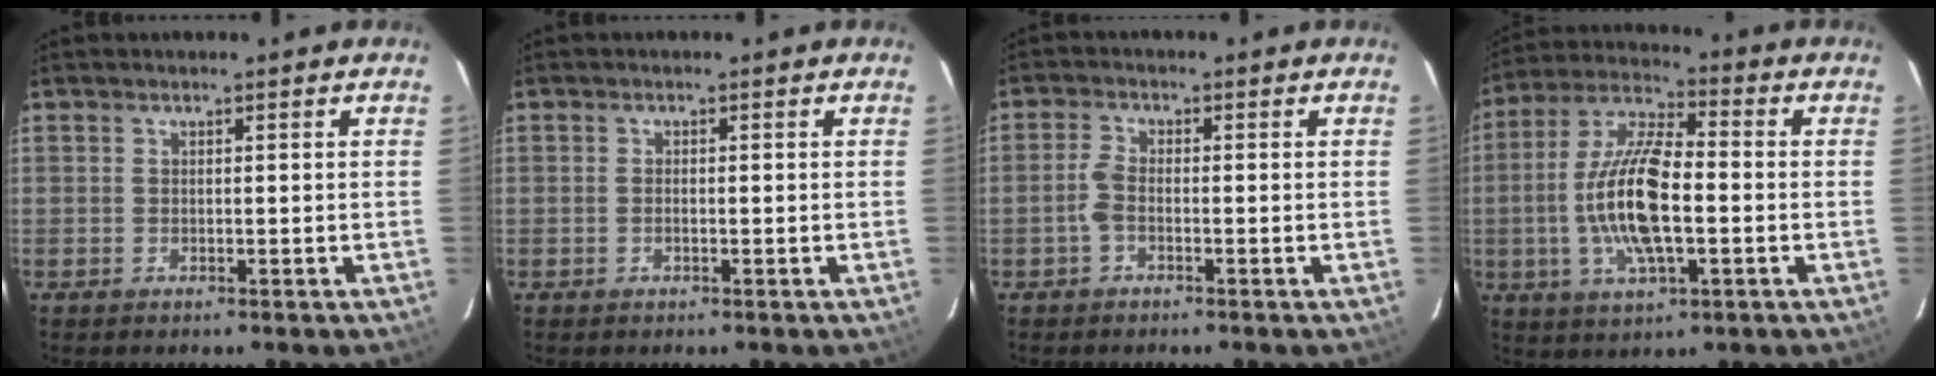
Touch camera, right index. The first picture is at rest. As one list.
[{"total": 1.0, "force": [-0.3, 0.5, 0.8], "torque": [-0.016, 0.002, -0.007]}, {"total": 2.6, "force": [-1.2, 1.1, 2.0], "torque": [-0.052, 0.008, -0.026]}, {"total": 15.6, "force": [-2.4, 5.3, 14.4], "torque": [-0.294, 0.003, -0.048]}]